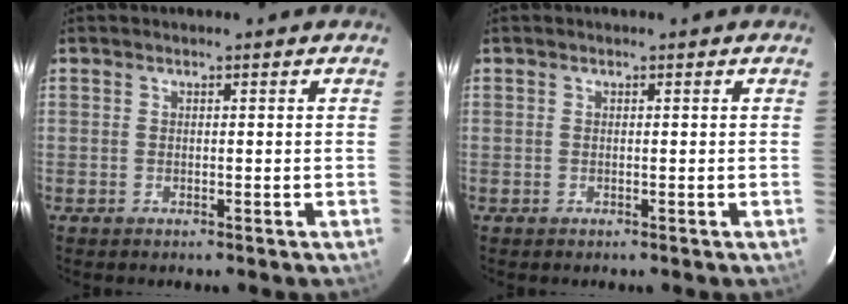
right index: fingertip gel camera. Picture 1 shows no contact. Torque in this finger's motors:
{"motor_torque": [-0.02, 0.00, 0.05, 0.00]}